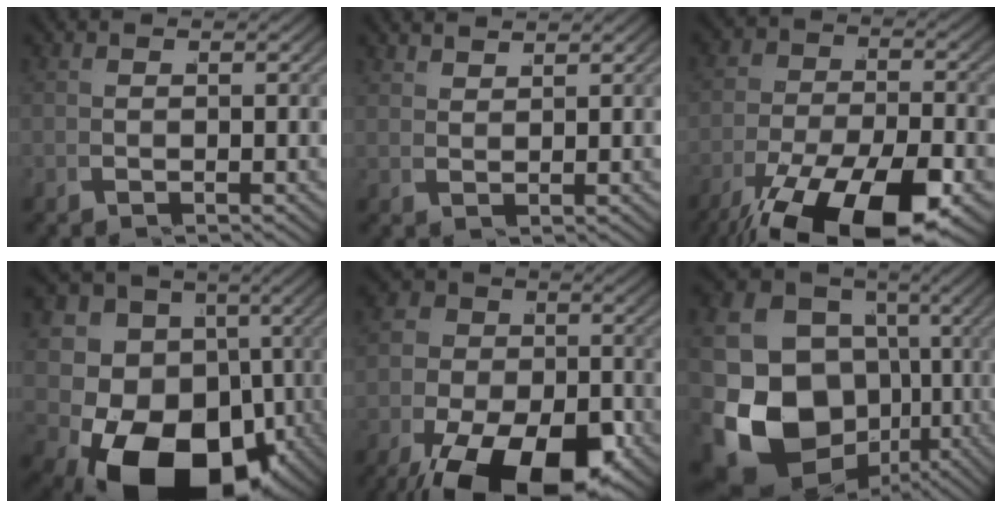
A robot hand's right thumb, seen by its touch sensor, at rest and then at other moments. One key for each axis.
{"total": 2.6, "fx": 2.6, "fy": -0.2, "fz": 0.1, "tx": 0.001, "ty": 0.008, "tz": 0.055}
{"total": 11.4, "fx": -5.4, "fy": 5.9, "fz": 8.2, "tx": -0.137, "ty": -0.054, "tz": -0.058}
{"total": 20.4, "fx": -3.3, "fy": 15.1, "fz": 13.4, "tx": -0.262, "ty": -0.087, "tz": -0.018}
{"total": 12.7, "fx": -5.1, "fy": 7.8, "fz": 8.6, "tx": -0.141, "ty": -0.064, "tz": -0.052}
{"total": 17.8, "fx": -1.8, "fy": 14.3, "fz": 10.4, "tx": -0.231, "ty": -0.071, "tz": -0.007}